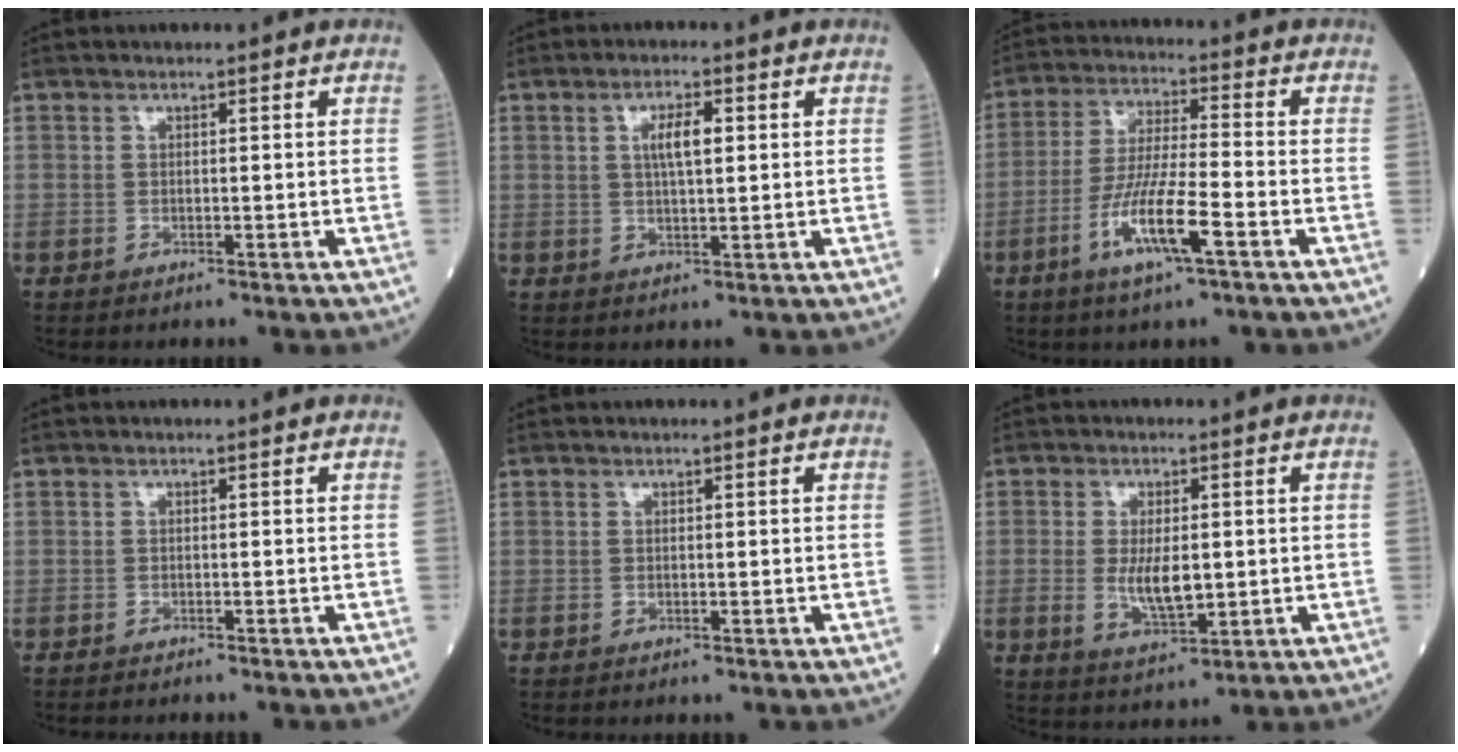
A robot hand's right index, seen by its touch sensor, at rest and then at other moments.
{"total": 4.2, "force": [1.1, 1.0, 3.9], "torque": [-0.071, 0.005, 0.019]}
{"total": 10.3, "force": [-4.4, 0.8, 9.2], "torque": [-0.182, -0.011, -0.084]}
{"total": 2.4, "force": [-2.2, 0.2, 1.0], "torque": [-0.015, -0.003, -0.028]}
{"total": 0.0}
{"total": 6.5, "force": [-0.2, 2.6, 5.9], "torque": [-0.113, -0.013, 0.002]}